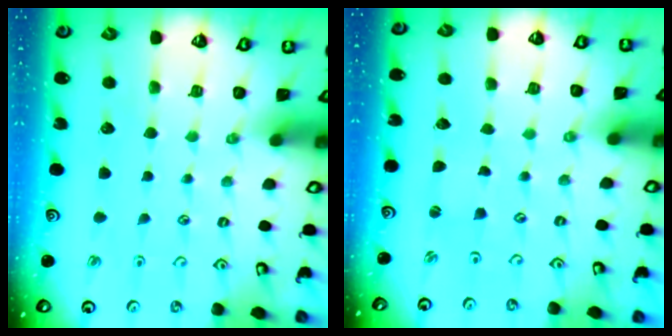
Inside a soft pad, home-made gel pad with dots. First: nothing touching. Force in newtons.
{"total": 0.7, "press": 0.7, "slide": 0.2}